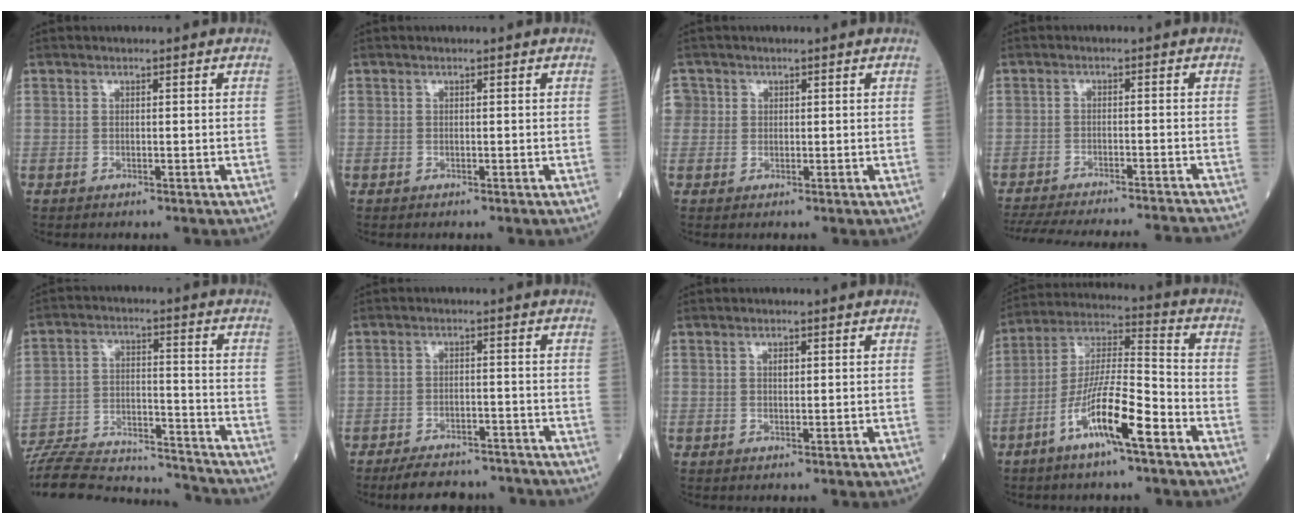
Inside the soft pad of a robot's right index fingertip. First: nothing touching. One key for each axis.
{"total": 0.0}
{"total": 2.4, "fx": 0.5, "fy": 2.3, "fz": 0.2, "tx": 0.007, "ty": 0.009, "tz": 0.007}
{"total": 21.5, "fx": -19.9, "fy": 1.7, "fz": 7.9, "tx": -0.151, "ty": -0.033, "tz": -0.269}
{"total": 22.5, "fx": -21.3, "fy": 3.7, "fz": 6.4, "tx": -0.143, "ty": -0.002, "tz": -0.321}
{"total": 10.0, "fx": -9.2, "fy": 2.9, "fz": 2.9, "tx": -0.041, "ty": 0.007, "tz": -0.124}
{"total": 1.1, "fx": 0.4, "fy": 0.5, "fz": 0.9, "tx": -0.015, "ty": 0.000, "tz": 0.005}
{"total": 12.7, "fx": -6.4, "fy": 1.5, "fz": 10.8, "tx": -0.210, "ty": -0.002, "tz": -0.121}